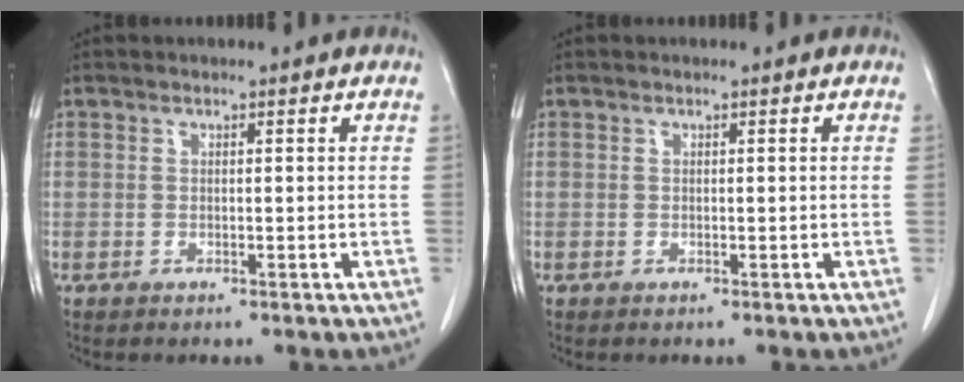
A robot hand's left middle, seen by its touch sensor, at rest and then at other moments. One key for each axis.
{"total": 0.0}